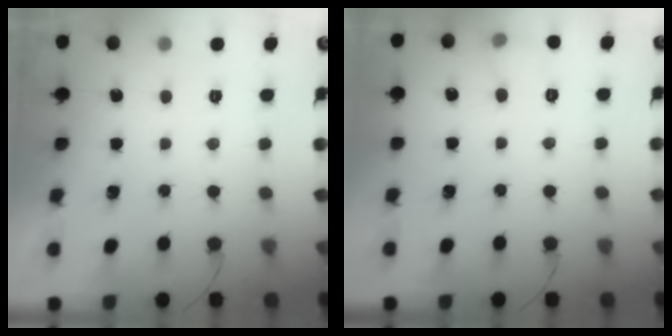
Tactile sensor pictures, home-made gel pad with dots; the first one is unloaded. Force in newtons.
{"total": 6.4, "press": 6.1, "slide": 1.9}